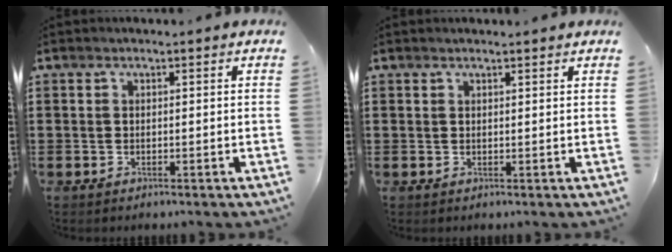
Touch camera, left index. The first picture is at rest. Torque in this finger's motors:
{"motor_torque": [1.36, -0.78, -0.10, 0.01]}